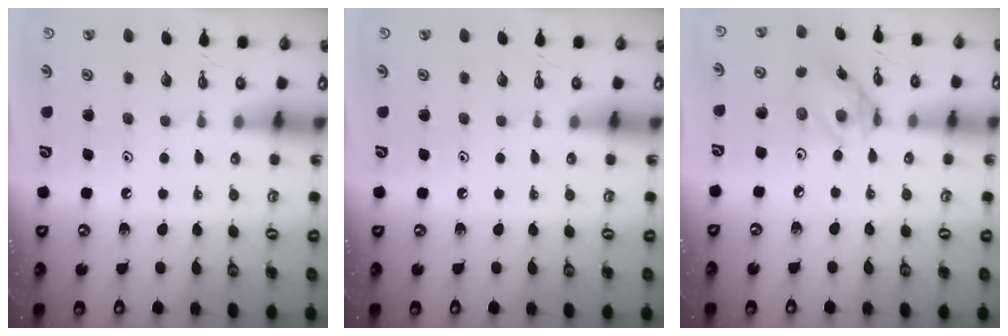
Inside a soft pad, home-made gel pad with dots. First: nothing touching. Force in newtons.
{"total": 0.0}
{"total": 7.8, "press": 7.8, "slide": 0.5}